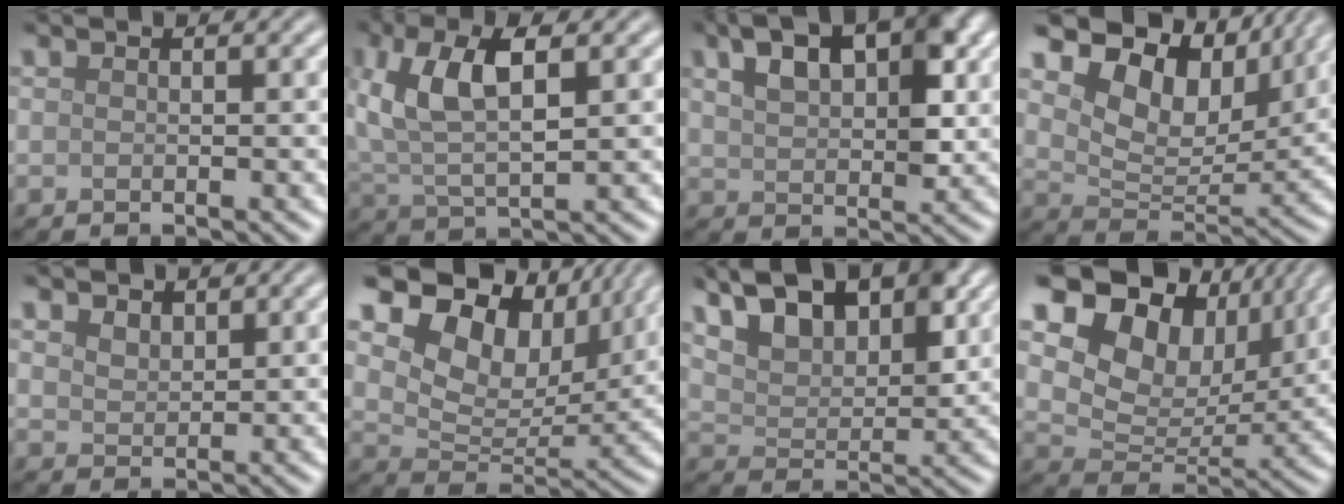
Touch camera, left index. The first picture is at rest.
{"total": 7.8, "force": [2.4, 3.4, 6.5], "torque": [-0.135, 0.013, 0.039]}
{"total": 8.7, "force": [3.5, 4.4, 6.6], "torque": [-0.108, 0.018, 0.054]}
{"total": 10.6, "force": [6.5, 5.9, 5.9], "torque": [-0.111, -0.003, 0.113]}
{"total": 1.9, "force": [1.4, 1.1, 0.6], "torque": [-0.019, -0.001, 0.028]}
{"total": 11.9, "force": [6.9, 7.1, 6.5], "torque": [-0.122, 0.005, 0.120]}
{"total": 11.2, "force": [6.6, 5.9, 6.8], "torque": [-0.124, 0.028, 0.097]}
{"total": 13.3, "force": [7.4, 8.5, 7.2], "torque": [-0.142, 0.023, 0.129]}